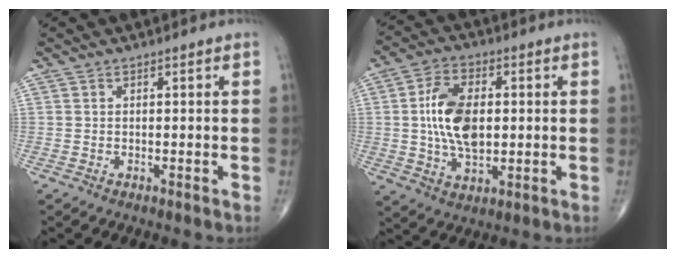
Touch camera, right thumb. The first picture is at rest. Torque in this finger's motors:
{"motor_torque": [1.00, 2.12, 1.33, 0.01, 0.14]}